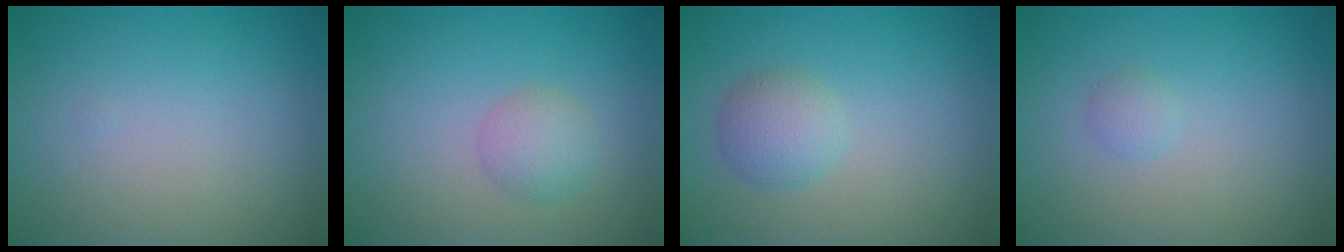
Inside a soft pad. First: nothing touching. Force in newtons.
{"total": 2.2, "press": 2.2, "slide": 0.1}
{"total": 2.6, "press": 2.6, "slide": 0.1}
{"total": 0.9, "press": 0.9, "slide": 0.0}